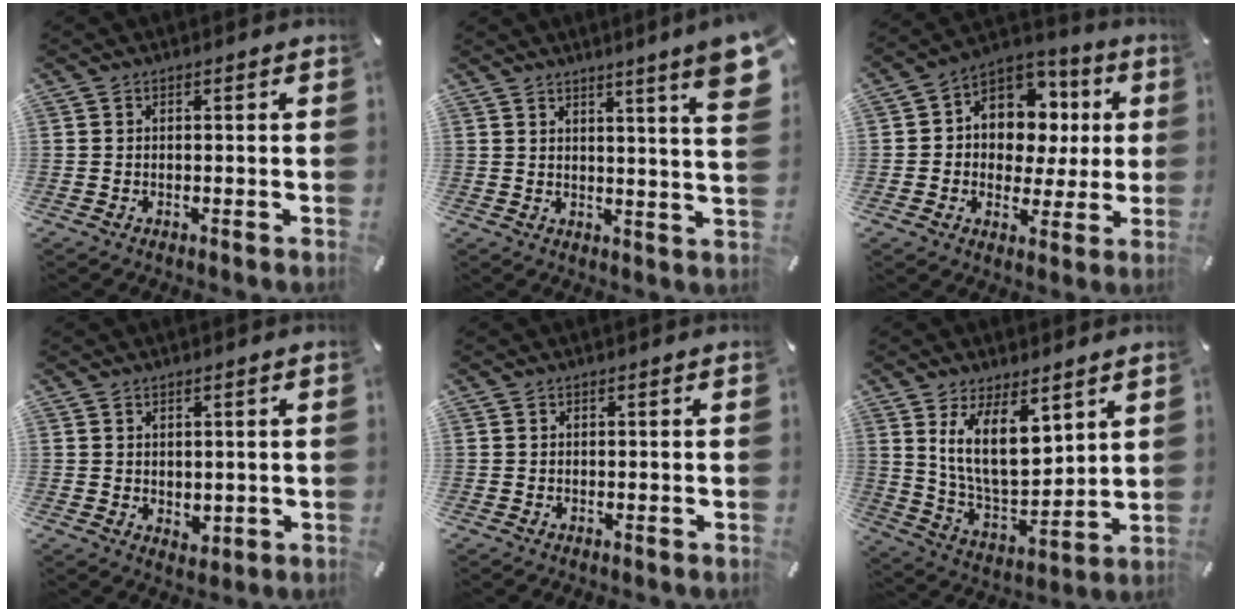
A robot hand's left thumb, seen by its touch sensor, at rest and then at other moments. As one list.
[{"total": 9.5, "force": [5.6, 0.1, 7.7], "torque": [-0.115, -0.039, 0.089]}, {"total": 10.5, "force": [2.7, 9.4, 3.7], "torque": [-0.061, -0.027, 0.056]}, {"total": 2.4, "force": [1.0, 2.0, 0.7], "torque": [0.002, -0.003, 0.016]}, {"total": 0.0}, {"total": 15.5, "force": [8.0, 8.0, 10.6], "torque": [-0.207, -0.051, 0.143]}]